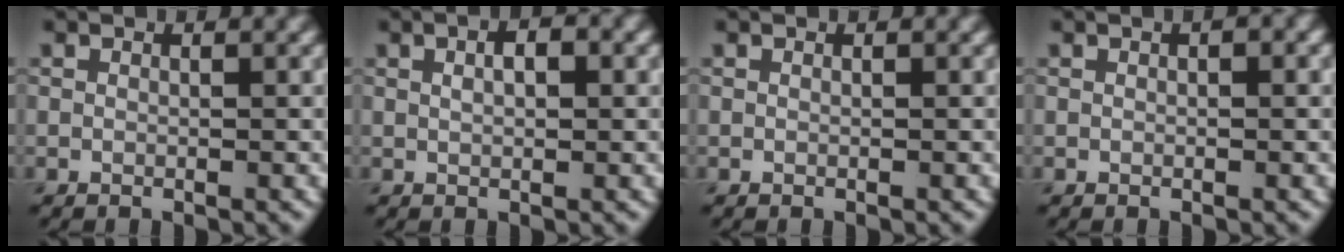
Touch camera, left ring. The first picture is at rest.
{"total": 2.9, "force": [1.1, 1.4, 2.2], "torque": [-0.026, 0.007, 0.003]}
{"total": 0.0}
{"total": 0.9, "force": [0.2, 0.3, 0.8], "torque": [-0.012, 0.003, 0.003]}